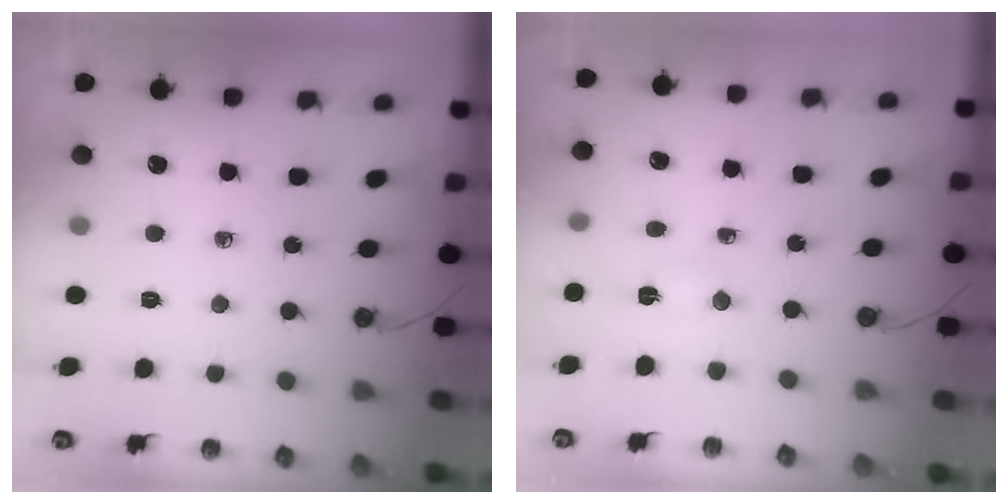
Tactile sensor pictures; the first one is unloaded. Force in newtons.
{"total": 2.2, "press": 2.2, "slide": 0.2}